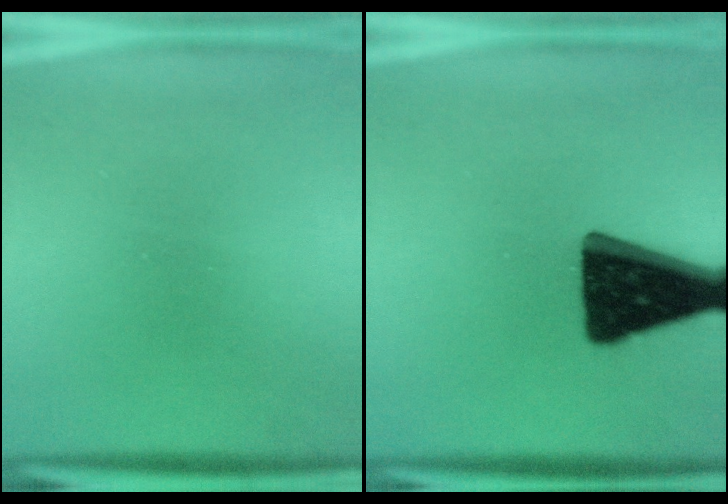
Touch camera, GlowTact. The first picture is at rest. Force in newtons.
{"total": 18.4}